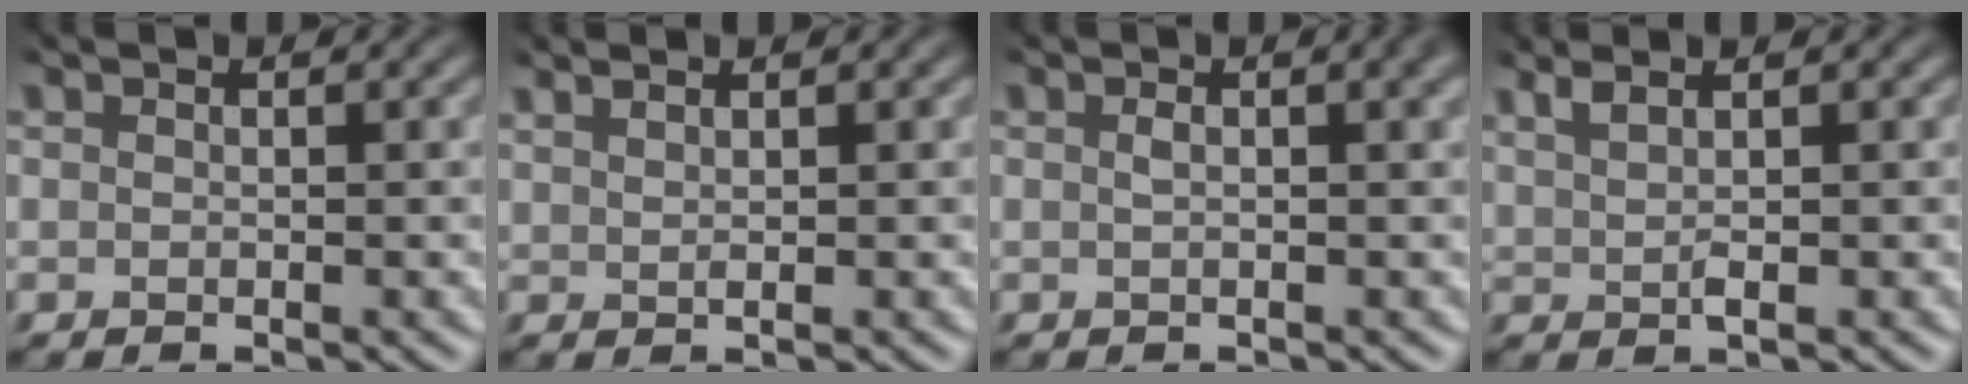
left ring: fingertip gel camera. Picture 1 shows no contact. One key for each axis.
{"total": 1.7, "fx": 1.4, "fy": 0.0, "fz": 0.8, "tx": -0.018, "ty": 0.006, "tz": 0.027}
{"total": 2.8, "fx": 0.5, "fy": 1.2, "fz": 2.5, "tx": -0.024, "ty": 0.005, "tz": 0.012}
{"total": 1.7, "fx": 1.2, "fy": -0.1, "fz": 1.2, "tx": -0.023, "ty": 0.002, "tz": 0.033}